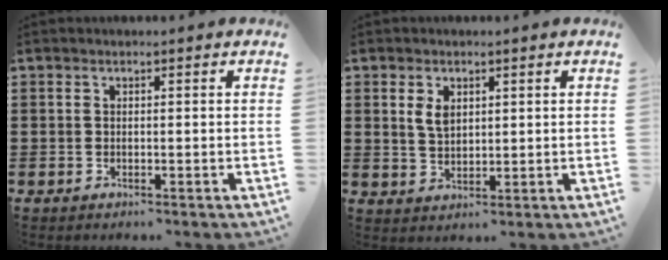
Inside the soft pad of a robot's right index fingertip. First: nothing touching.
{"total": 3.2, "force": [1.4, 1.9, 2.2], "torque": [-0.049, 0.007, 0.025]}